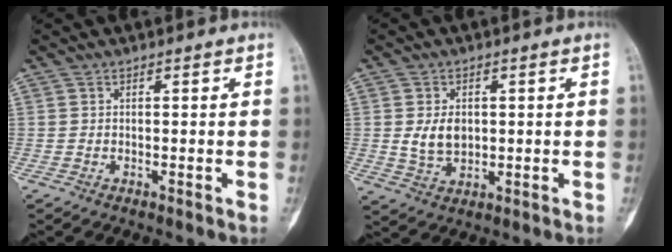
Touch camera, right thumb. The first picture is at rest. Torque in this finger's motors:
{"motor_torque": [0.35, 0.32, 0.23, -0.20, 0.01]}